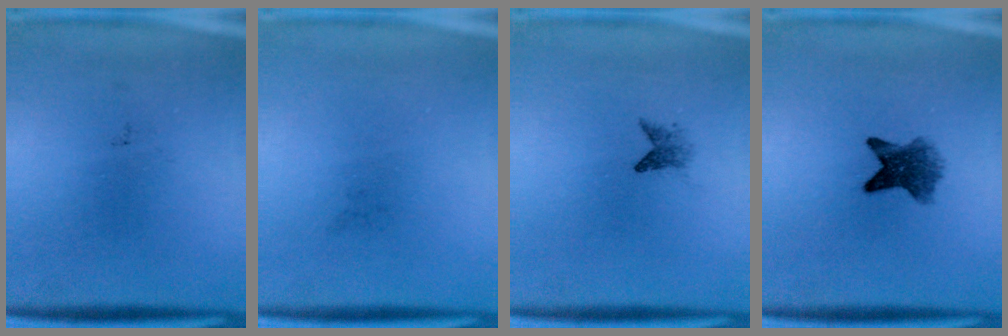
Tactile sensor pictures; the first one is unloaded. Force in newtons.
{"total": 0.0}
{"total": 1.6}
{"total": 6.0}